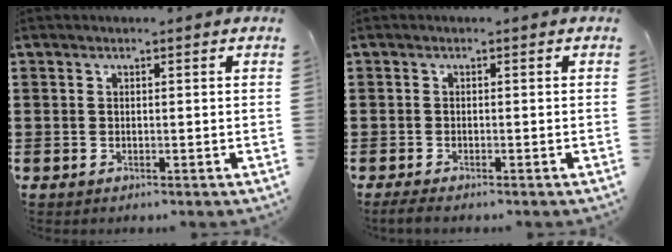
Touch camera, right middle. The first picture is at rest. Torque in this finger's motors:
{"motor_torque": [1.02, 0.53, 0.15, 0.02]}